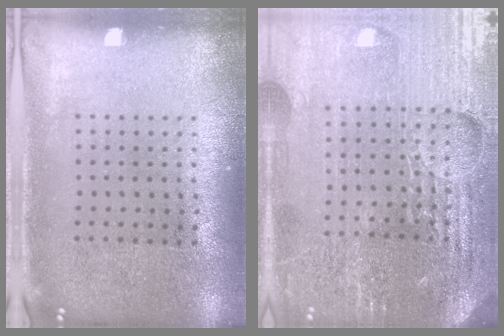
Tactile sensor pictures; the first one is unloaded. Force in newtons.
{"total": 5.1, "press": 4.8, "slide": 1.9}